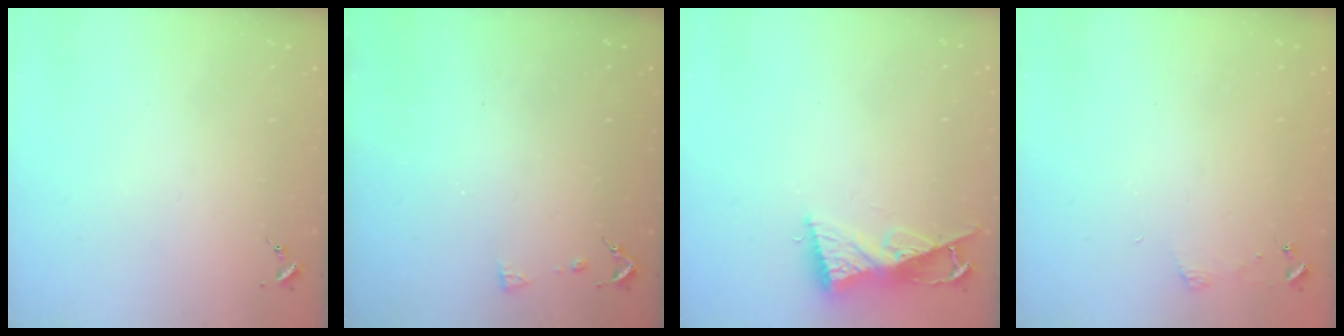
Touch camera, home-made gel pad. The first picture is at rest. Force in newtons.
{"total": 5.4, "press": 5.4, "slide": 0.8}
{"total": 8.9, "press": 8.9, "slide": 0.3}
{"total": 3.9, "press": 3.9, "slide": 0.4}